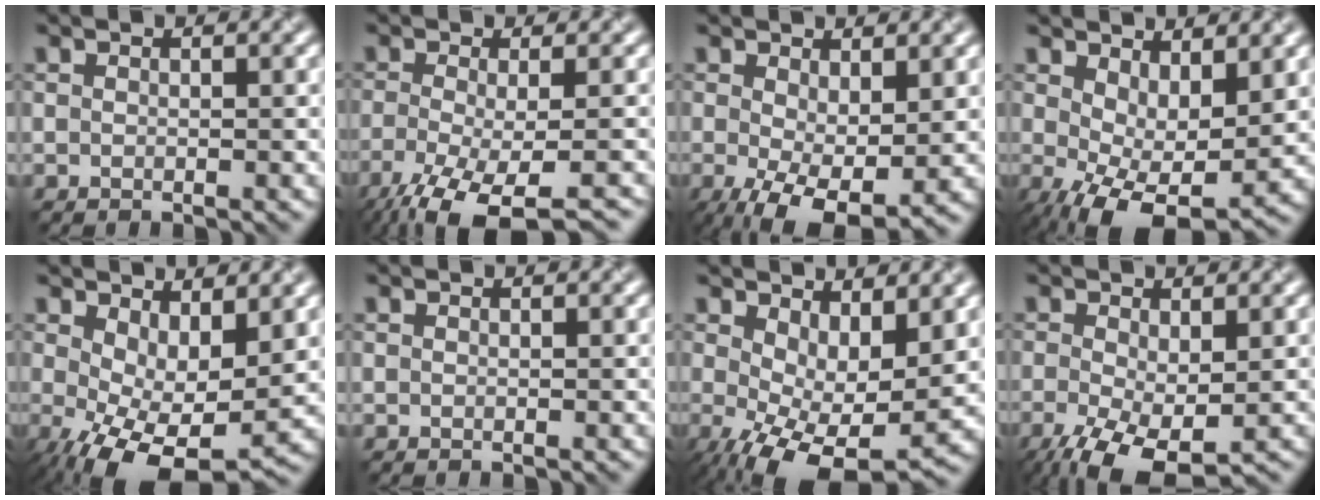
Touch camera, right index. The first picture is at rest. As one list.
[{"total": 8.7, "force": [-5.5, 2.5, 6.3], "torque": [-0.114, -0.027, -0.092]}, {"total": 6.8, "force": [-1.5, 3.1, 5.9], "torque": [-0.121, -0.023, -0.014]}, {"total": 7.5, "force": [-0.2, 3.4, 6.6], "torque": [-0.118, -0.015, 0.004]}, {"total": 8.9, "force": [-1.4, 4.1, 7.8], "torque": [-0.139, -0.017, -0.015]}, {"total": 0.0}, {"total": 9.0, "force": [-0.8, 4.1, 8.0], "torque": [-0.138, -0.020, -0.004]}, {"total": 6.9, "force": [-2.8, 3.0, 5.6], "torque": [-0.127, -0.019, -0.045]}]